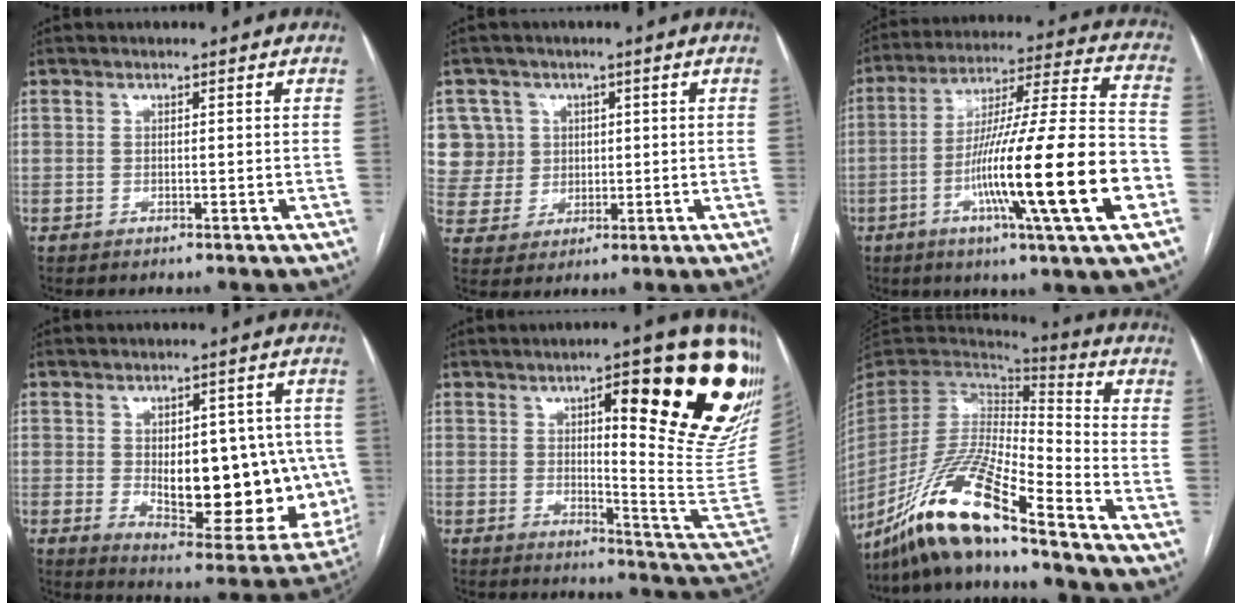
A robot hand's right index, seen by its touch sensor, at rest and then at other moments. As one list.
[{"total": 9.8, "force": [2.9, 9.3, 0.9], "torque": [-0.028, 0.039, 0.076]}, {"total": 23.4, "force": [-7.3, 0.1, 22.2], "torque": [-0.354, -0.016, -0.126]}, {"total": 19.0, "force": [-1.2, 8.3, 17.1], "torque": [-0.203, 0.007, 0.014]}, {"total": 23.4, "force": [10.4, 3.2, 20.7], "torque": [-0.196, -0.002, 0.133]}, {"total": 17.5, "force": [-13.1, 0.6, 11.6], "torque": [-0.230, -0.020, -0.249]}]